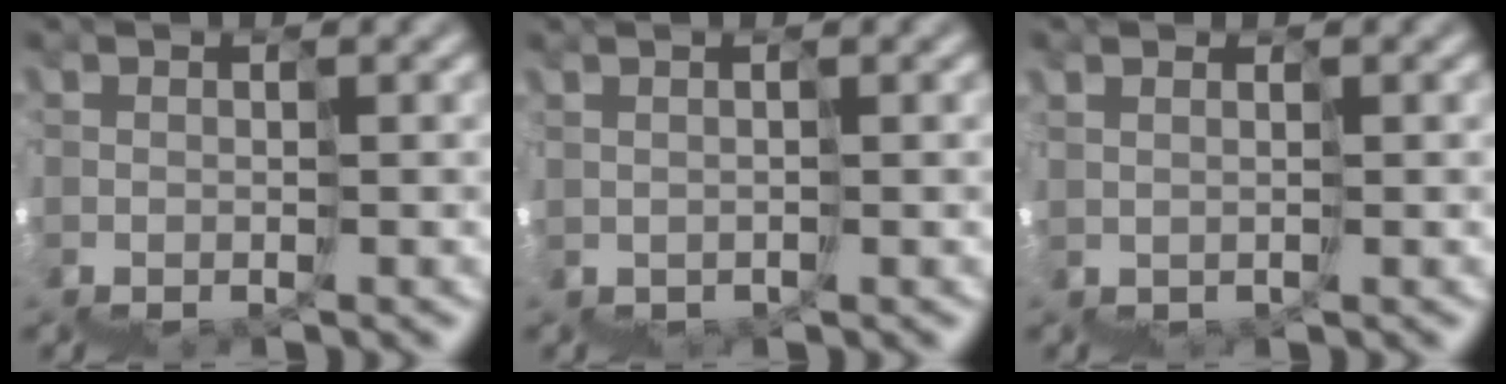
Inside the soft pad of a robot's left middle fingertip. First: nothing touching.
{"total": 2.4, "force": [1.2, -1.6, -1.4], "torque": [0.027, 0.017, 0.013]}
{"total": 3.3, "force": [1.8, -1.5, -2.4], "torque": [0.037, 0.025, 0.018]}